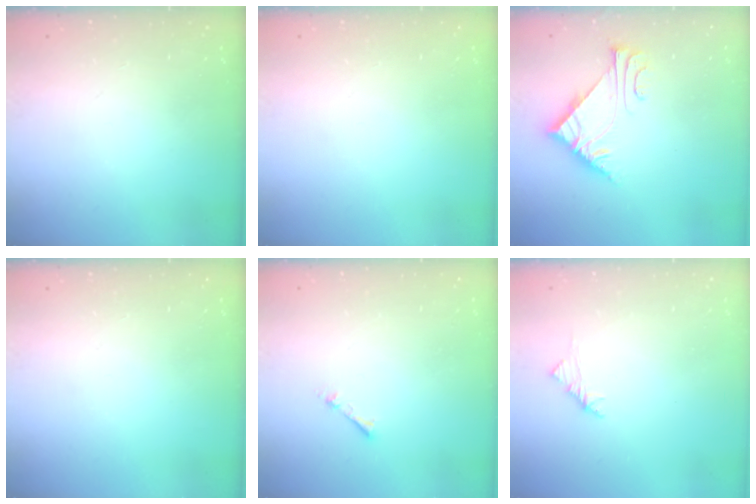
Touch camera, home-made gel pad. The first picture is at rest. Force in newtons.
{"total": 0.0}
{"total": 6.4, "press": 6.4, "slide": 0.1}
{"total": 0.0}
{"total": 1.7, "press": 1.7, "slide": 0.2}
{"total": 3.3, "press": 3.2, "slide": 0.8}